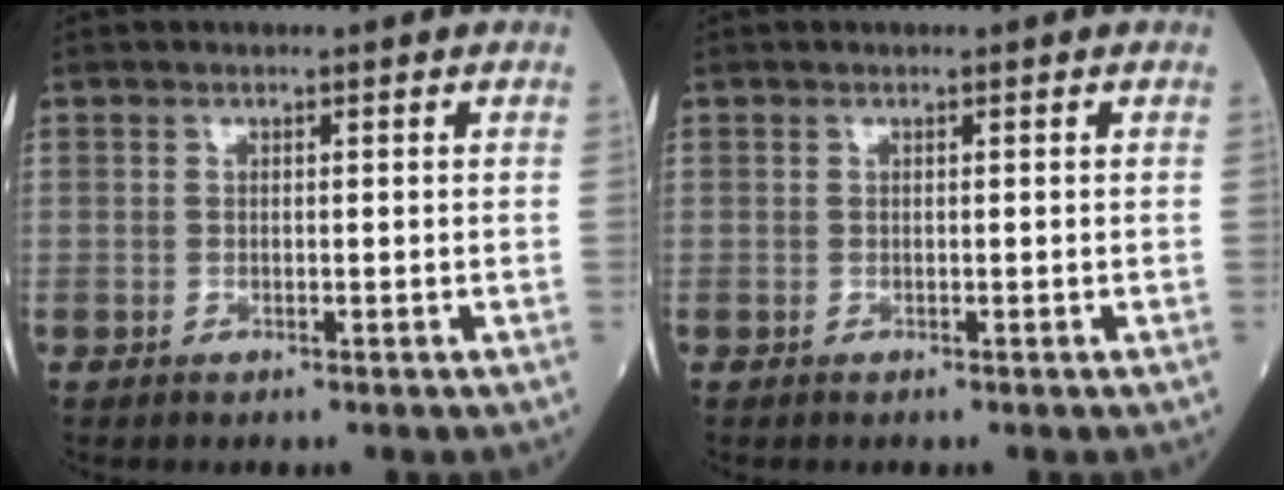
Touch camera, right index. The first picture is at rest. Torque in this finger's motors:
{"motor_torque": [-0.13, 0.02, -0.09, -0.01]}